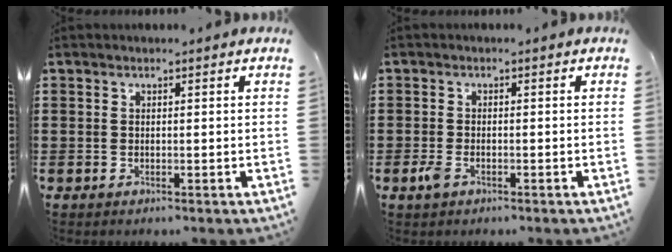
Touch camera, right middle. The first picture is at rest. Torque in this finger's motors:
{"motor_torque": [0.58, -0.25, 0.03, 0.05]}